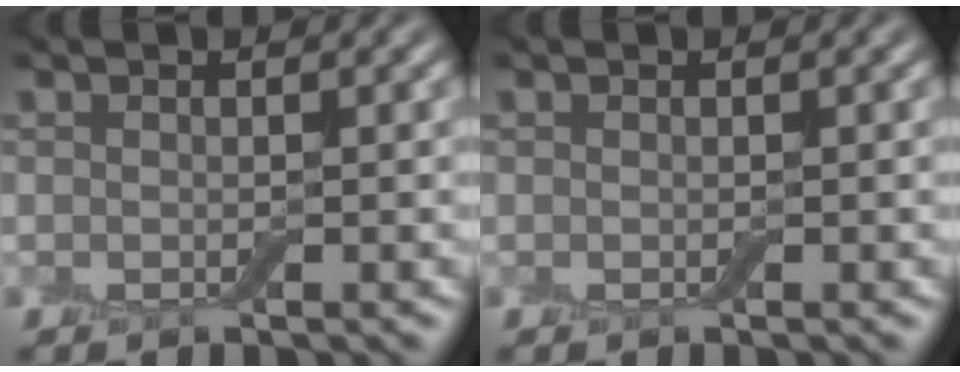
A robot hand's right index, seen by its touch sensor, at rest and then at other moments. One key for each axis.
{"total": 0.0}